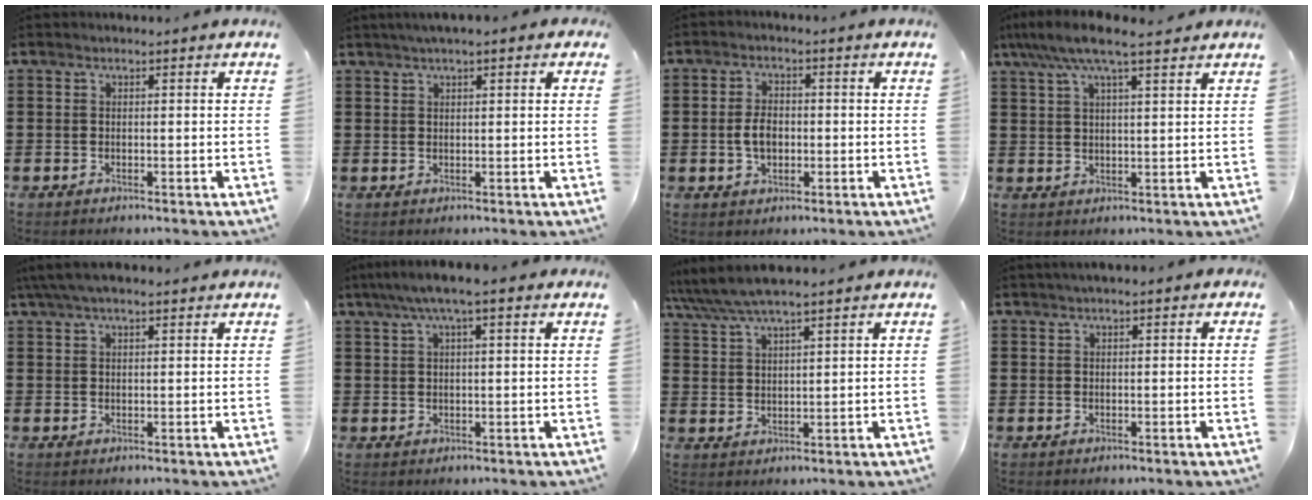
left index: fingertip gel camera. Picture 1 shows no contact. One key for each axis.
{"total": 1.8, "fx": 1.1, "fy": 0.4, "fz": 1.3, "tx": -0.028, "ty": 0.005, "tz": 0.018}
{"total": 4.1, "fx": -0.5, "fy": 2.5, "fz": 3.3, "tx": -0.062, "ty": 0.000, "tz": -0.012}
{"total": 6.8, "fx": 5.2, "fy": 1.0, "fz": 4.4, "tx": -0.098, "ty": -0.007, "tz": 0.092}
{"total": 3.7, "fx": 2.6, "fy": 1.0, "fz": 2.5, "tx": -0.053, "ty": 0.006, "tz": 0.049}
{"total": 4.8, "fx": 2.7, "fy": 0.7, "fz": 3.9, "tx": -0.079, "ty": 0.006, "tz": 0.047}
{"total": 5.2, "fx": 4.5, "fy": 0.7, "fz": 2.6, "tx": -0.061, "ty": -0.012, "tz": 0.080}
{"total": 1.0, "fx": 0.5, "fy": 0.3, "fz": 0.8, "tx": -0.017, "ty": 0.004, "tz": 0.009}